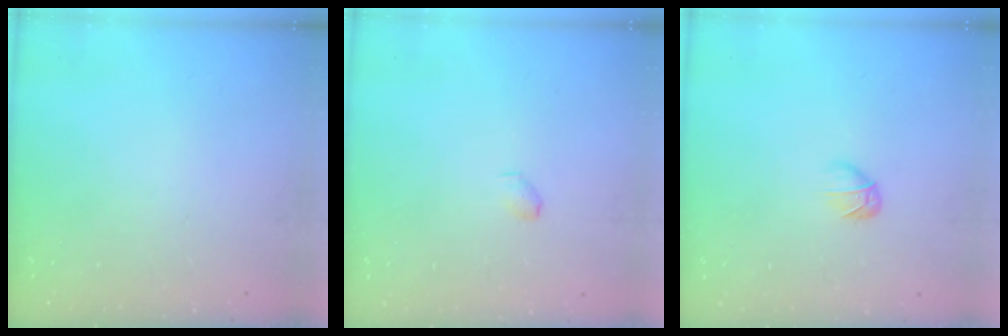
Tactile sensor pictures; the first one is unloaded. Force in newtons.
{"total": 2.9, "press": 2.9, "slide": 0.5}
{"total": 3.3, "press": 3.2, "slide": 0.9}